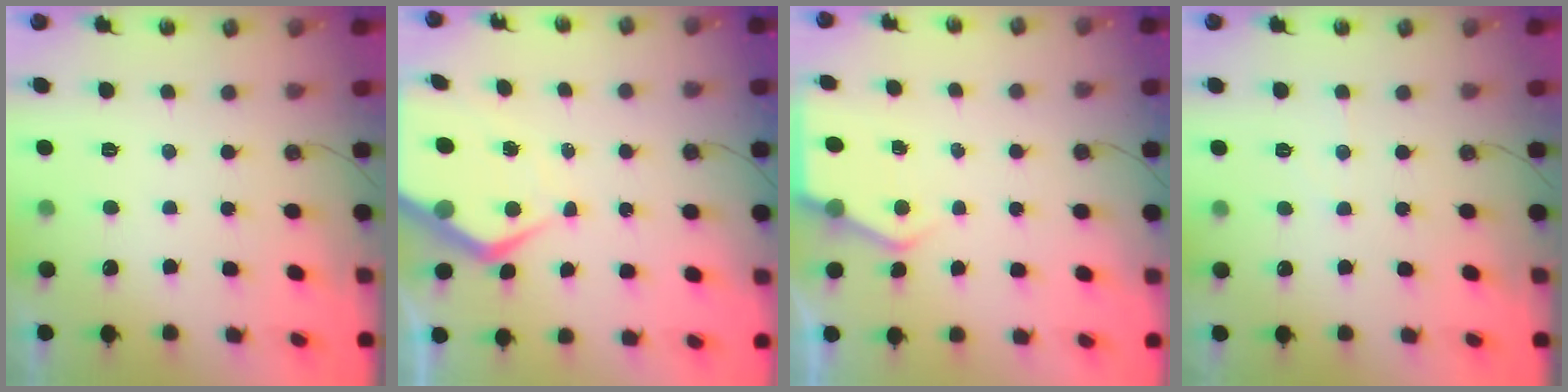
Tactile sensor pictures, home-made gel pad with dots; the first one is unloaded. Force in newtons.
{"total": 8.7, "press": 8.7, "slide": 1.0}
{"total": 5.2, "press": 5.2, "slide": 0.5}
{"total": 4.5, "press": 4.5, "slide": 0.6}